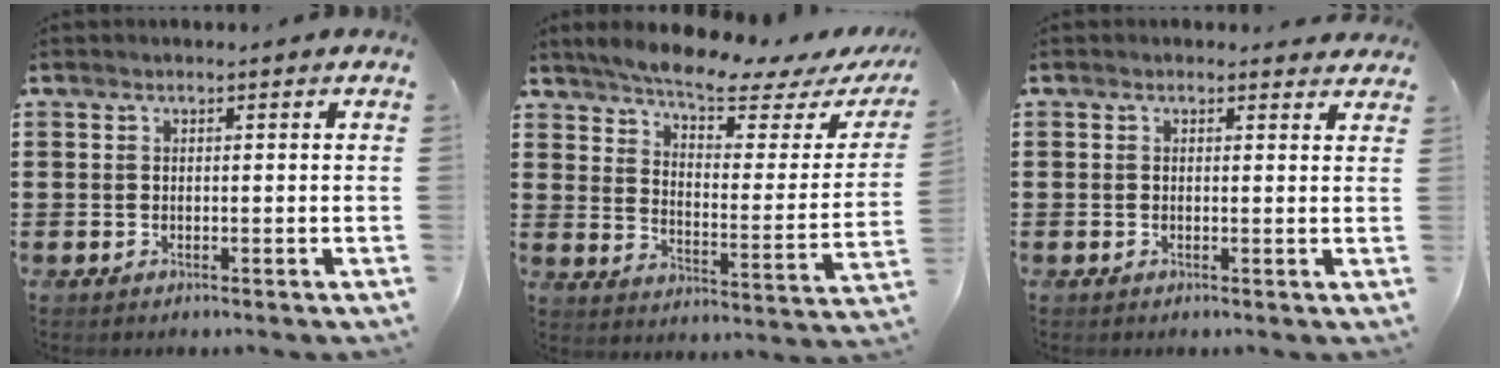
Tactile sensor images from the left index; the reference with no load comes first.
{"total": 6.5, "force": [5.6, 0.2, 3.3], "torque": [-0.077, -0.044, 0.089]}
{"total": 0.7, "force": [0.4, 0.6, 0.1], "torque": [-0.006, 0.004, 0.008]}